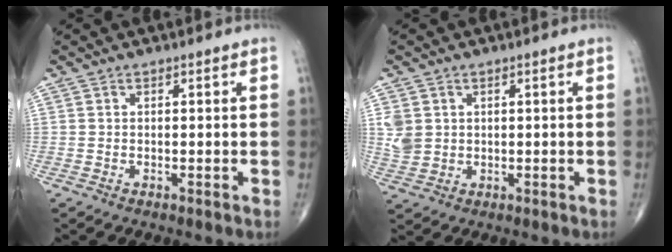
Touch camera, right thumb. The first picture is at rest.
{"total": 4.6, "force": [1.0, 3.9, 2.2], "torque": [-0.038, -0.002, 0.027]}